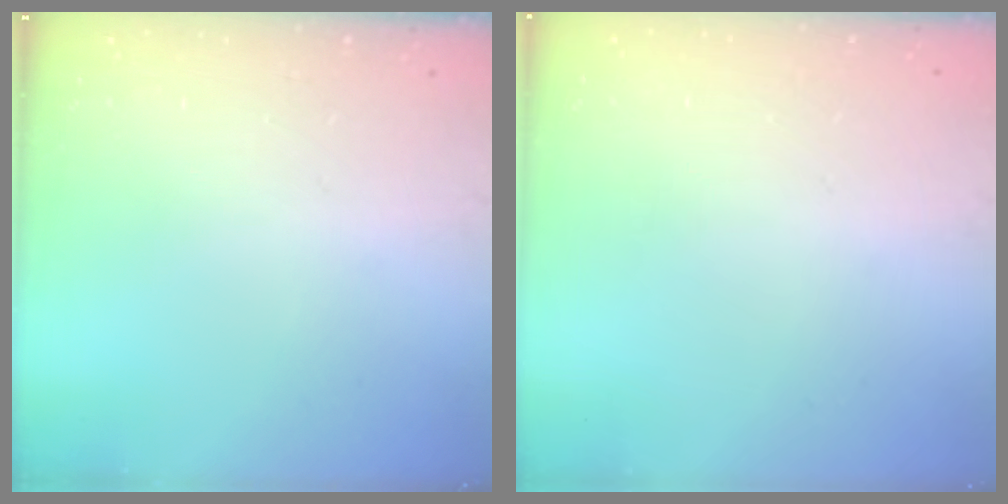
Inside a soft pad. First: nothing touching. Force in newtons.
{"total": 0.0}